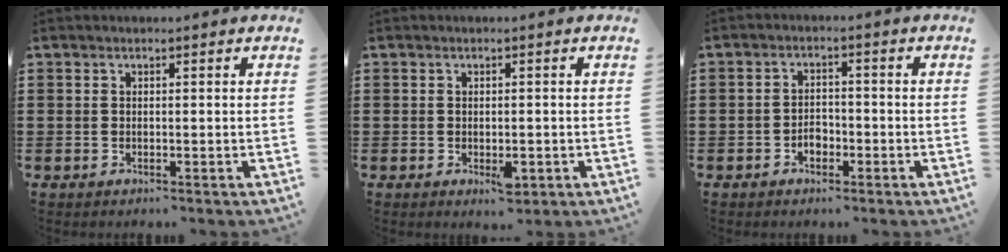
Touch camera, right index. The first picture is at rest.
{"total": 2.1, "force": [-0.7, 1.1, 1.7], "torque": [-0.030, 0.001, -0.012]}
{"total": 2.4, "force": [-1.3, 1.6, 1.3], "torque": [-0.027, 0.004, -0.026]}